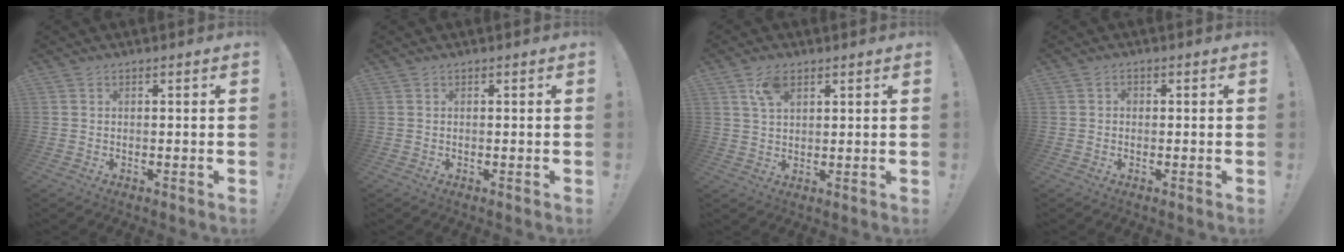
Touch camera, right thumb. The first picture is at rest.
{"total": 0.0}
{"total": 6.0, "force": [3.2, 3.2, 4.1], "torque": [-0.075, -0.004, 0.059]}
{"total": 1.0, "force": [-0.3, 0.9, 0.4], "torque": [-0.015, 0.007, -0.006]}